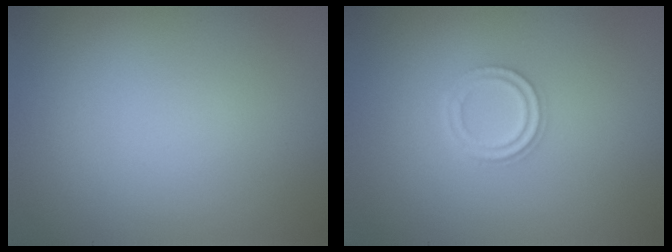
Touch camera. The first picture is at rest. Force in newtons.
{"total": 2.2, "press": 2.2, "slide": 0.5}